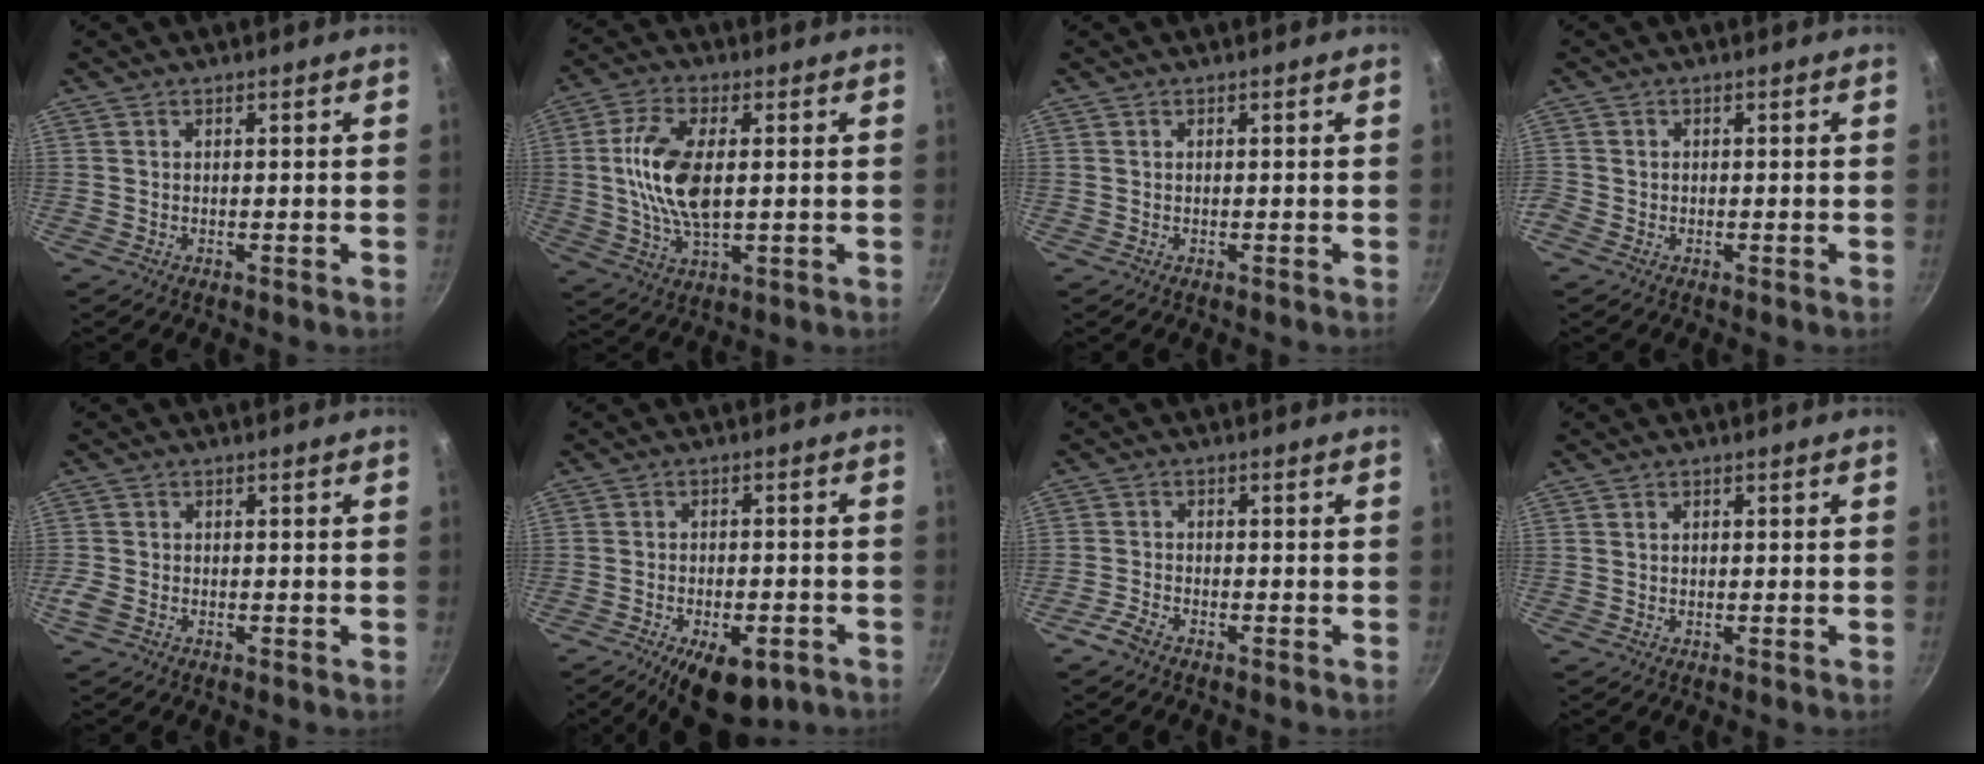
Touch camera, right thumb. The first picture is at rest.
{"total": 12.4, "force": [1.1, 6.0, 10.8], "torque": [-0.209, 0.005, 0.019]}
{"total": 0.0}
{"total": 1.3, "force": [-0.6, 1.0, 0.4], "torque": [-0.012, 0.001, -0.016]}
{"total": 2.9, "force": [-1.5, 2.0, 1.6], "torque": [-0.043, 0.003, -0.033]}
{"total": 11.3, "force": [-6.1, 5.5, 7.7], "torque": [-0.102, 0.020, -0.080]}
{"total": 2.2, "force": [-1.9, 0.4, 1.1], "torque": [-0.041, 0.014, -0.043]}
{"total": 0.6, "force": [0.0, 0.5, 0.3], "torque": [-0.004, 0.004, 0.001]}